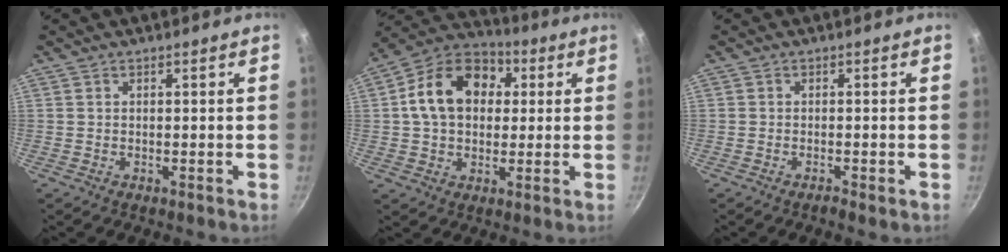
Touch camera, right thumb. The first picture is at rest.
{"total": 15.9, "force": [2.9, 11.8, 10.2], "torque": [-0.145, 0.028, 0.032]}
{"total": 1.2, "force": [-0.8, 0.3, 0.9], "torque": [-0.024, 0.005, -0.016]}